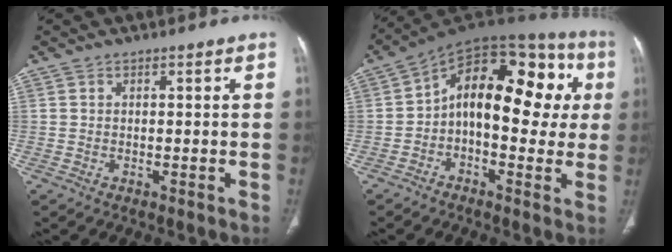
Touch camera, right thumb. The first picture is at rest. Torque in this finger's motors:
{"motor_torque": [0.11, 0.98, 0.34, 0.15, 0.37]}